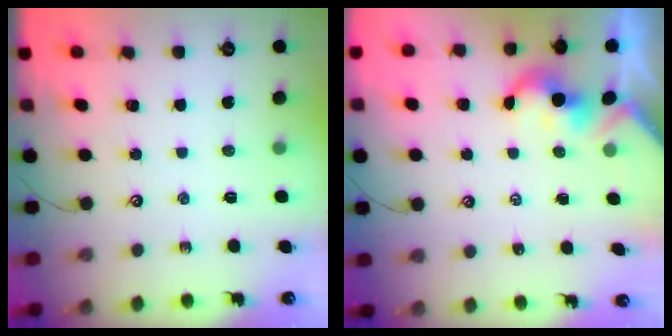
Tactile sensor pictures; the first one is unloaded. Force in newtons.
{"total": 2.0, "press": 2.0, "slide": 0.3}